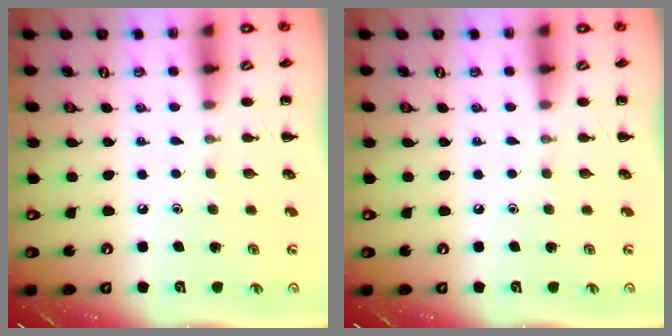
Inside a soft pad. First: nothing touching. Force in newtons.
{"total": 0.0}